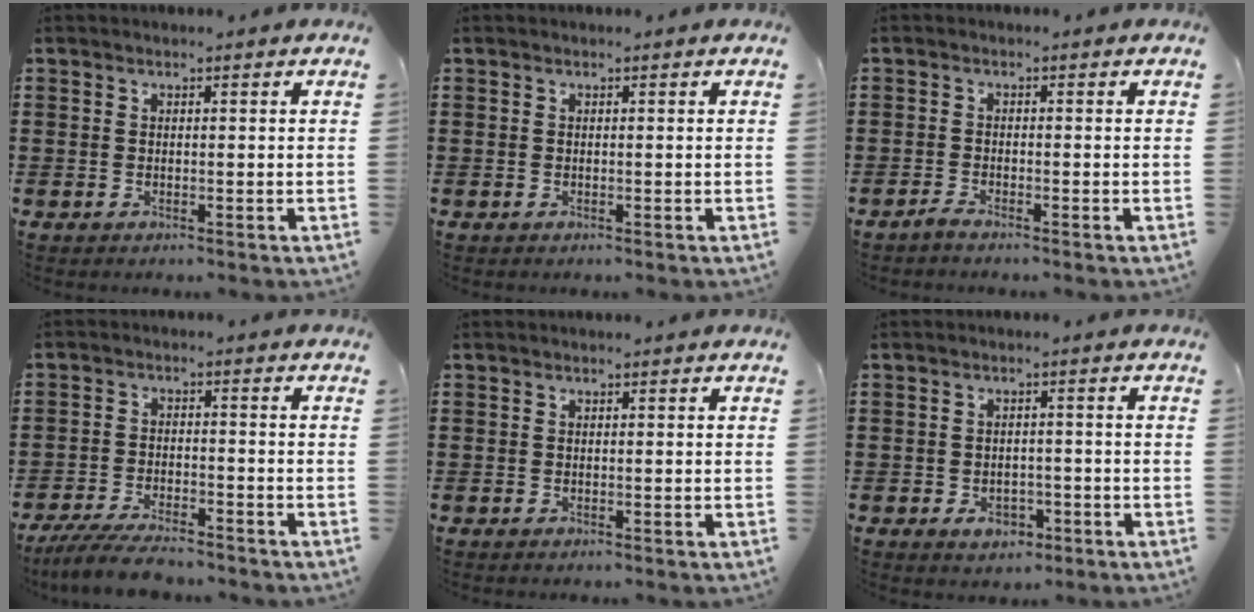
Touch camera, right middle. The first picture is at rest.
{"total": 0.0}
{"total": 1.2, "force": [-1.1, 0.0, 0.5], "torque": [-0.010, -0.003, -0.020]}
{"total": 5.4, "force": [-4.9, 0.6, 2.2], "torque": [-0.055, -0.009, -0.098]}
{"total": 0.0}
{"total": 3.0, "force": [-1.5, 1.9, 1.7], "torque": [-0.033, 0.002, -0.030]}